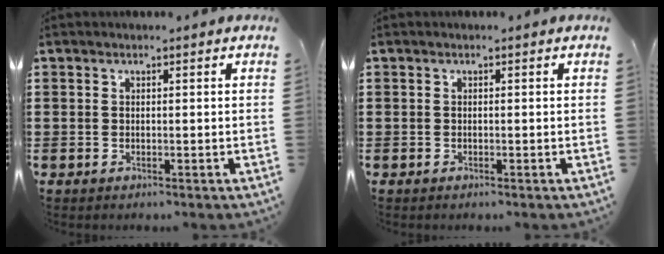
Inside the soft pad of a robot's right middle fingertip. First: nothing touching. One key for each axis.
{"total": 0.0}